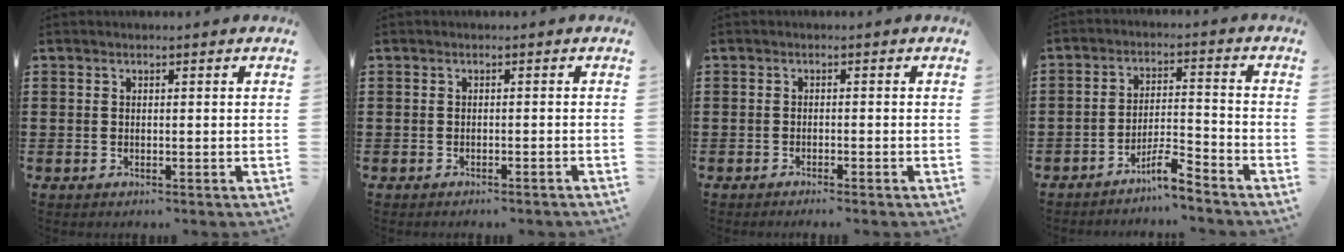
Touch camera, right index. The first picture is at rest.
{"total": 0.7, "force": [-0.7, 0.0, 0.2], "torque": [-0.005, -0.001, -0.015]}
{"total": 0.9, "force": [-0.8, -0.1, 0.3], "torque": [-0.006, -0.001, -0.016]}
{"total": 5.4, "force": [-4.7, 0.6, 2.5], "torque": [-0.051, 0.003, -0.092]}